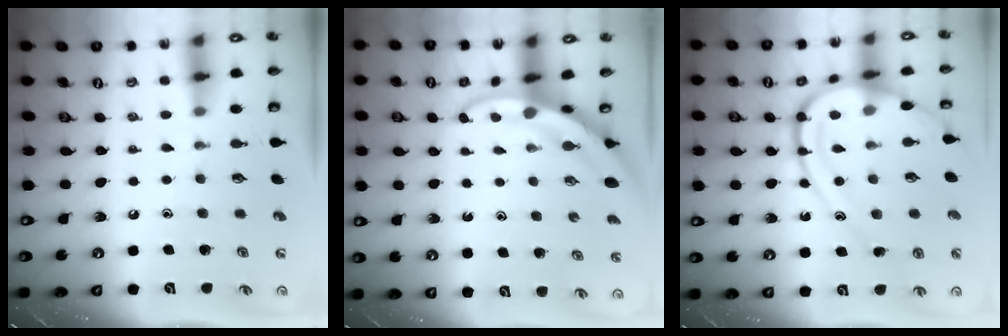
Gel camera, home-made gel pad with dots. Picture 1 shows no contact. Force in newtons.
{"total": 2.8, "press": 2.8, "slide": 0.3}
{"total": 15.9, "press": 15.9, "slide": 0.9}